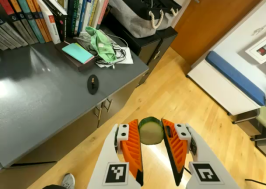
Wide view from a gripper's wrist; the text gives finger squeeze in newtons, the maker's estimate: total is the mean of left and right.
{"total": 9.2, "left": 9.3, "right": 9.2}